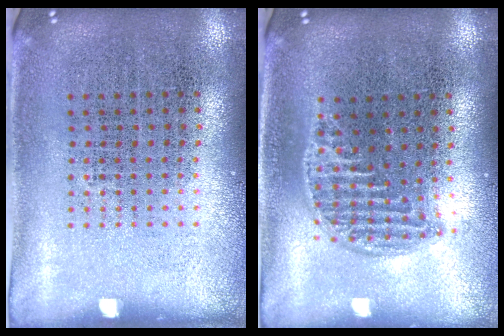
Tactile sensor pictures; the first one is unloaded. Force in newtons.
{"total": 1.2, "press": 1.0, "slide": 0.6}